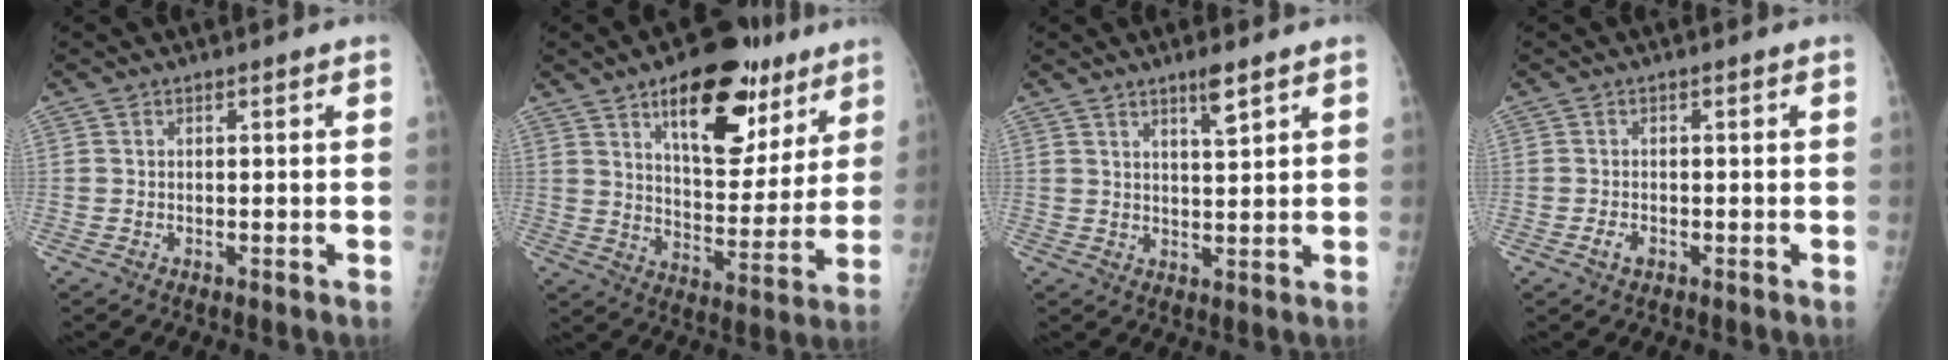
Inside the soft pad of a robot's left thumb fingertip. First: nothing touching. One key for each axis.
{"total": 19.9, "fx": 11.2, "fy": 9.7, "fz": 13.3, "tx": -0.135, "ty": -0.048, "tz": 0.169}
{"total": 4.1, "fx": 2.8, "fy": 0.6, "fz": 3.0, "tx": -0.047, "ty": -0.022, "tz": 0.049}
{"total": 1.7, "fx": -0.8, "fy": 1.1, "fz": 1.1, "tx": -0.020, "ty": 0.005, "tz": -0.015}